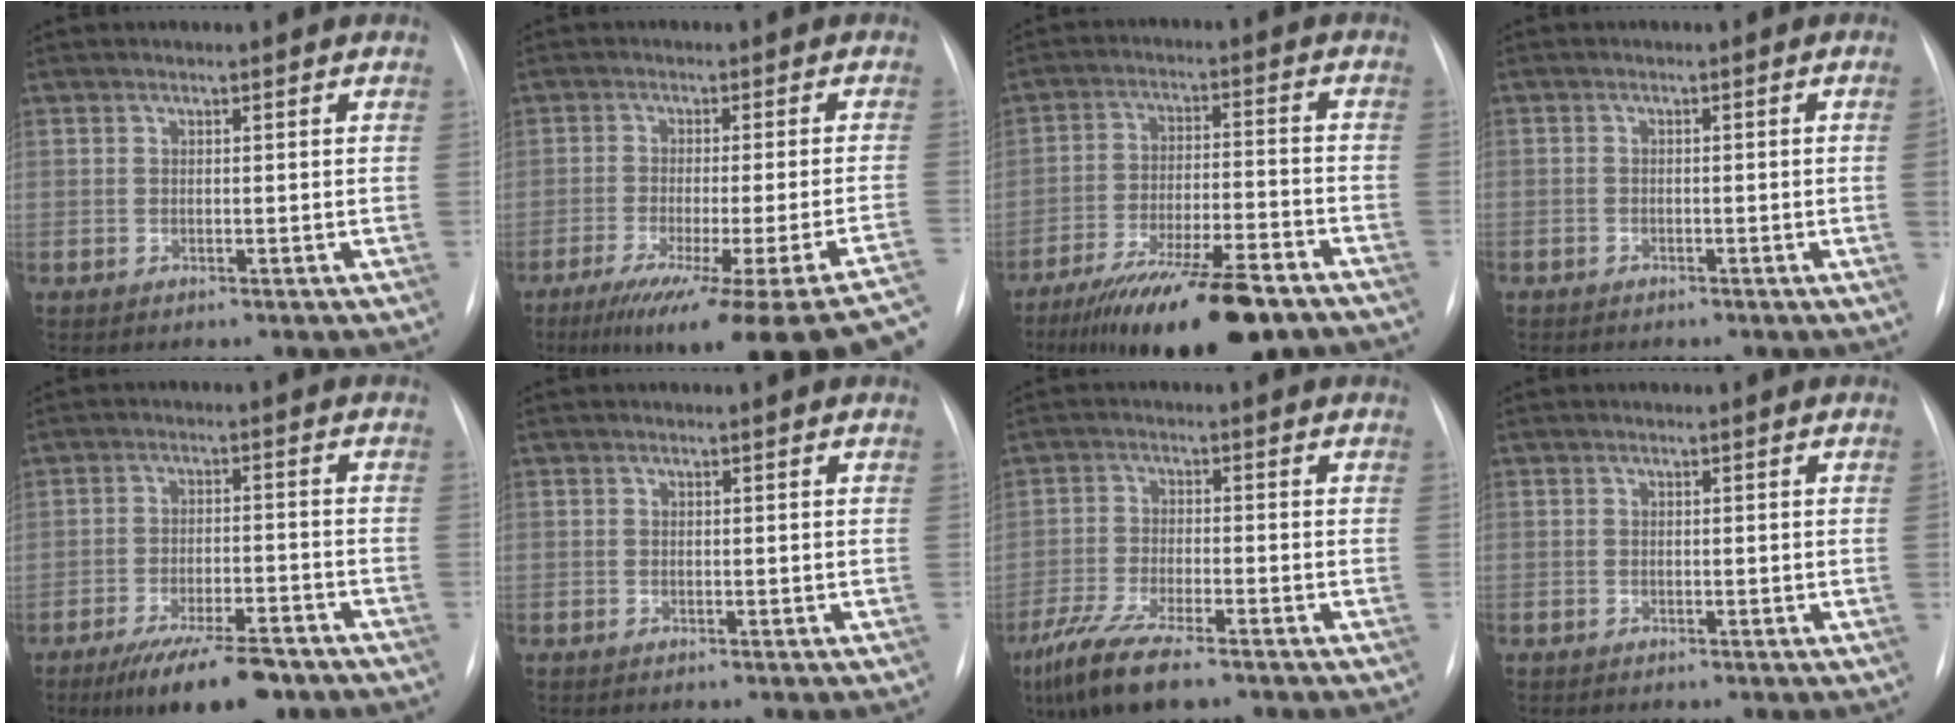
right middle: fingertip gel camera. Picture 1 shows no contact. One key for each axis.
{"total": 23.5, "fx": -18.4, "fy": -1.0, "fz": 14.7, "tx": -0.117, "ty": -0.048, "tz": -0.246}
{"total": 16.8, "fx": -12.3, "fy": 3.0, "fz": 10.9, "tx": -0.164, "ty": -0.015, "tz": -0.202}
{"total": 1.4, "fx": -0.6, "fy": -0.2, "fz": 1.2, "tx": -0.018, "ty": 0.003, "tz": -0.012}
{"total": 11.5, "fx": -8.5, "fy": 3.2, "fz": 7.0, "tx": -0.109, "ty": -0.010, "tz": -0.137}
{"total": 0.6, "fx": -0.4, "fy": 0.5, "fz": -0.1, "tx": -0.001, "ty": 0.004, "tz": -0.007}
{"total": 10.2, "fx": -7.3, "fy": 2.0, "fz": 6.7, "tx": -0.132, "ty": -0.025, "tz": -0.127}
{"total": 0.6, "fx": -0.4, "fy": 0.0, "fz": 0.4, "tx": -0.006, "ty": 0.008, "tz": -0.007}